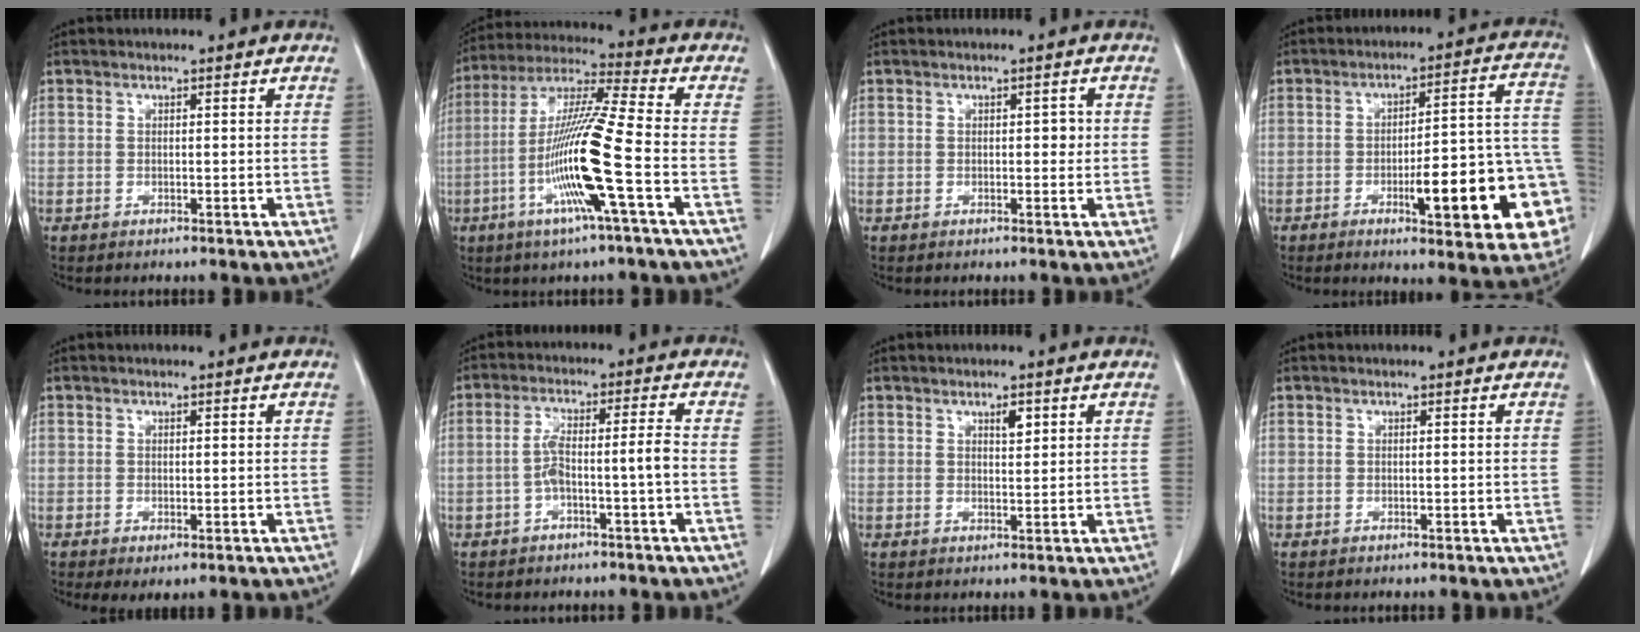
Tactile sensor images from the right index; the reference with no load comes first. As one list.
[{"total": 15.3, "force": [-4.5, -1.0, 14.6], "torque": [-0.291, -0.010, -0.096]}, {"total": 1.5, "force": [0.1, 0.8, 1.2], "torque": [-0.011, 0.004, 0.000]}, {"total": 17.7, "force": [-5.8, 3.3, 16.4], "torque": [-0.139, 0.032, -0.066]}, {"total": 2.0, "force": [-0.5, 0.8, 1.8], "torque": [-0.030, -0.007, -0.001]}, {"total": 5.4, "force": [-1.7, 0.0, 5.1], "torque": [-0.101, 0.023, -0.026]}, {"total": 1.9, "force": [1.0, 0.6, 1.5], "torque": [-0.024, -0.004, 0.017]}, {"total": 0.0}]